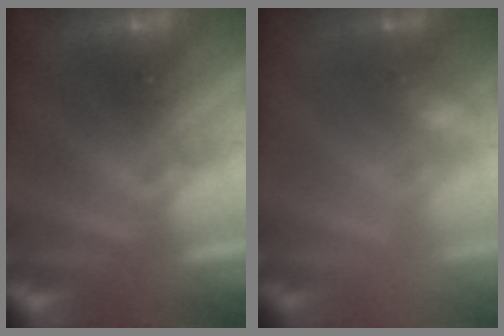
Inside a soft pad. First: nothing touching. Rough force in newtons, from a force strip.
{"total": 2.4}